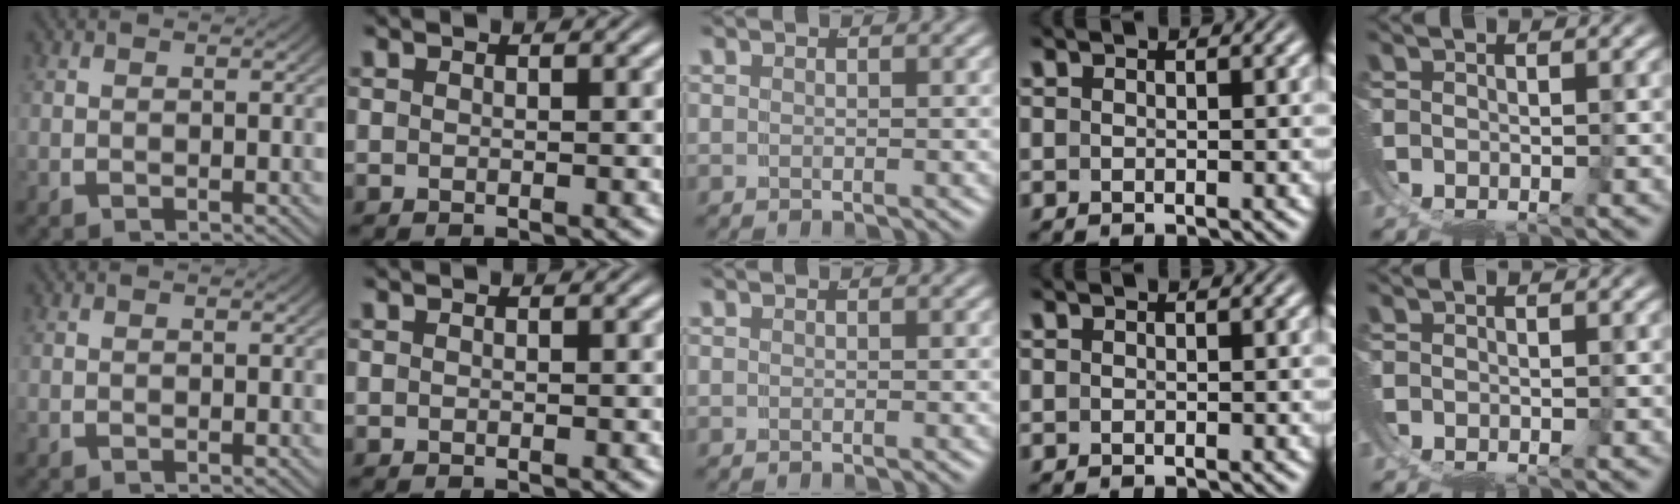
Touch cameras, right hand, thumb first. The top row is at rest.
{}